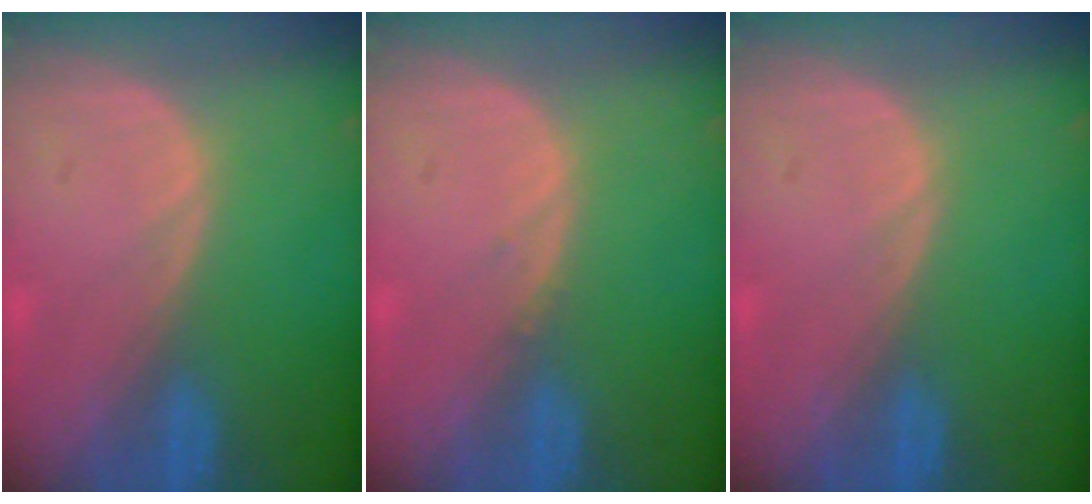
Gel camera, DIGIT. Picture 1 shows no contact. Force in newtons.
{"total": 0.5, "press": 0.5, "slide": 0.2}
{"total": 0.0}